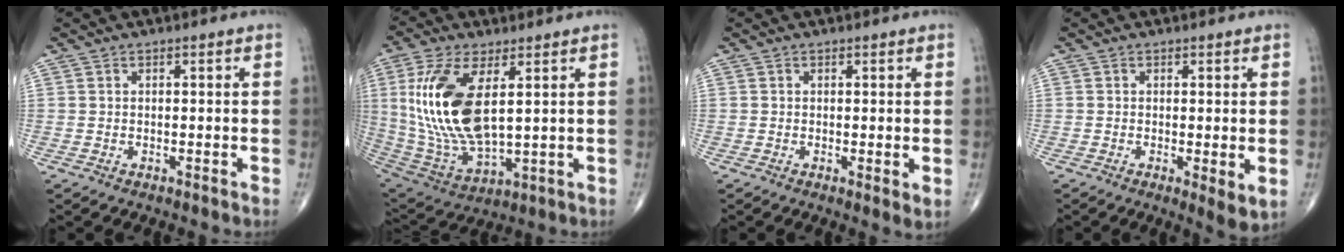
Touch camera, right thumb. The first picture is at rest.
{"total": 18.9, "force": [3.9, 8.5, 16.4], "torque": [-0.346, -0.023, 0.088]}
{"total": 2.0, "force": [0.0, 0.5, 1.9], "torque": [-0.033, -0.009, -0.006]}
{"total": 3.9, "force": [-0.5, 1.0, 3.7], "torque": [-0.060, -0.015, -0.013]}